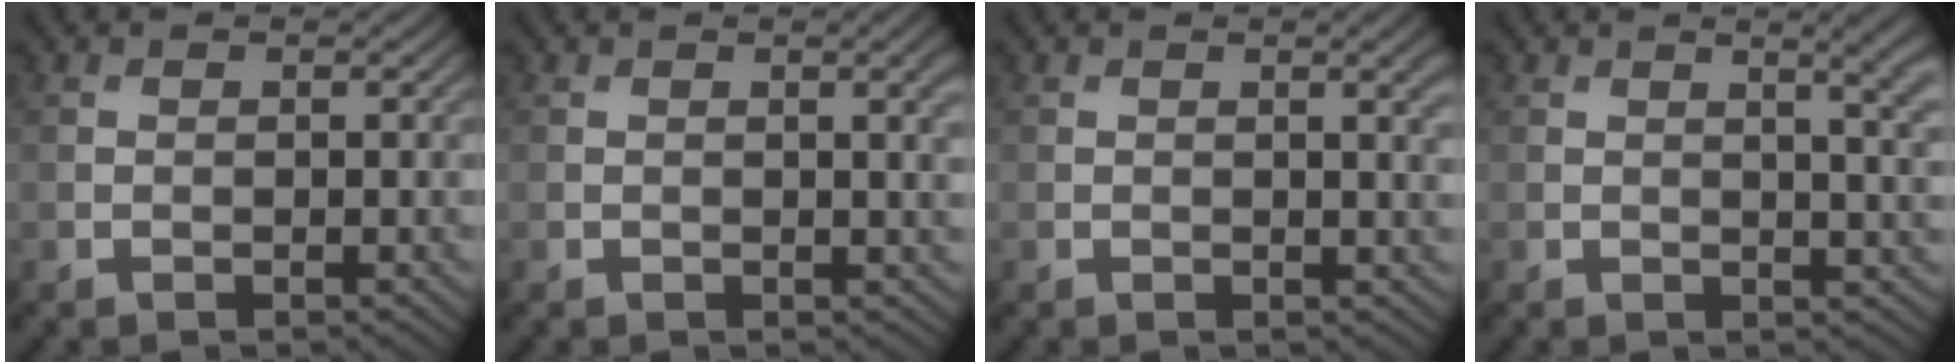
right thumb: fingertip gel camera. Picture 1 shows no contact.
{"total": 2.6, "force": [0.7, 0.5, 2.4], "torque": [-0.031, 0.001, 0.012]}
{"total": 2.6, "force": [0.8, 0.5, 2.4], "torque": [-0.031, 0.001, 0.013]}
{"total": 5.1, "force": [1.9, 1.4, 4.5], "torque": [-0.057, 0.012, 0.022]}